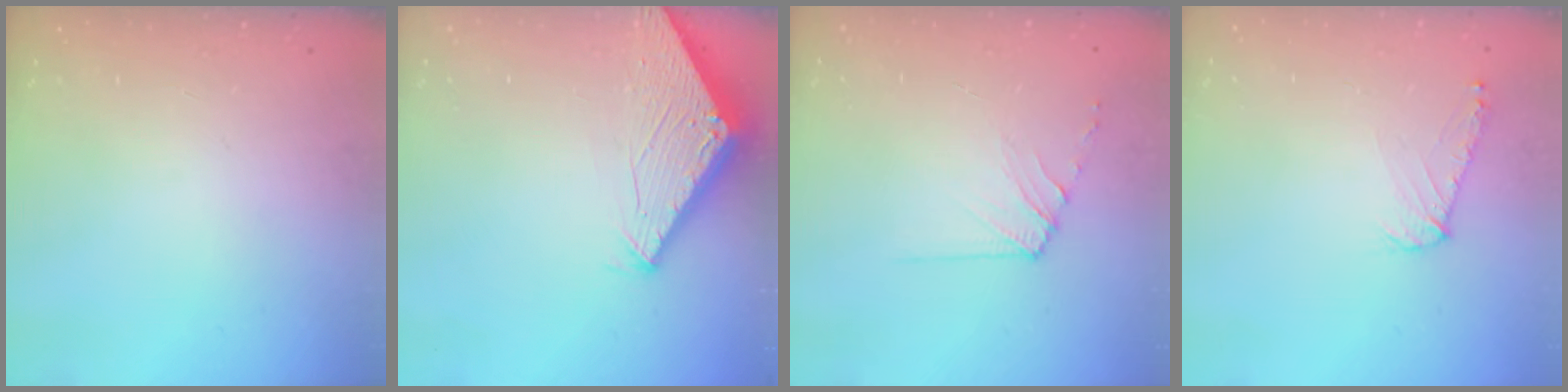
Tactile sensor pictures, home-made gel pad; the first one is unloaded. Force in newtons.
{"total": 2.8, "press": 2.8, "slide": 0.2}
{"total": 6.8, "press": 6.7, "slide": 0.8}
{"total": 7.3, "press": 7.2, "slide": 0.7}